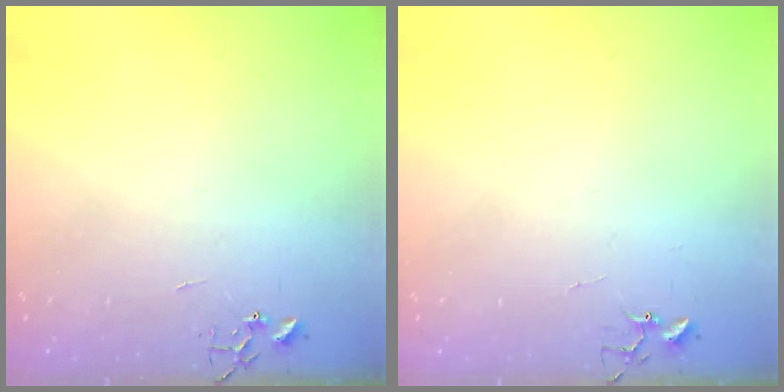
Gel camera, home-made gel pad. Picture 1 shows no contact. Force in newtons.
{"total": 4.0, "press": 4.0, "slide": 0.3}